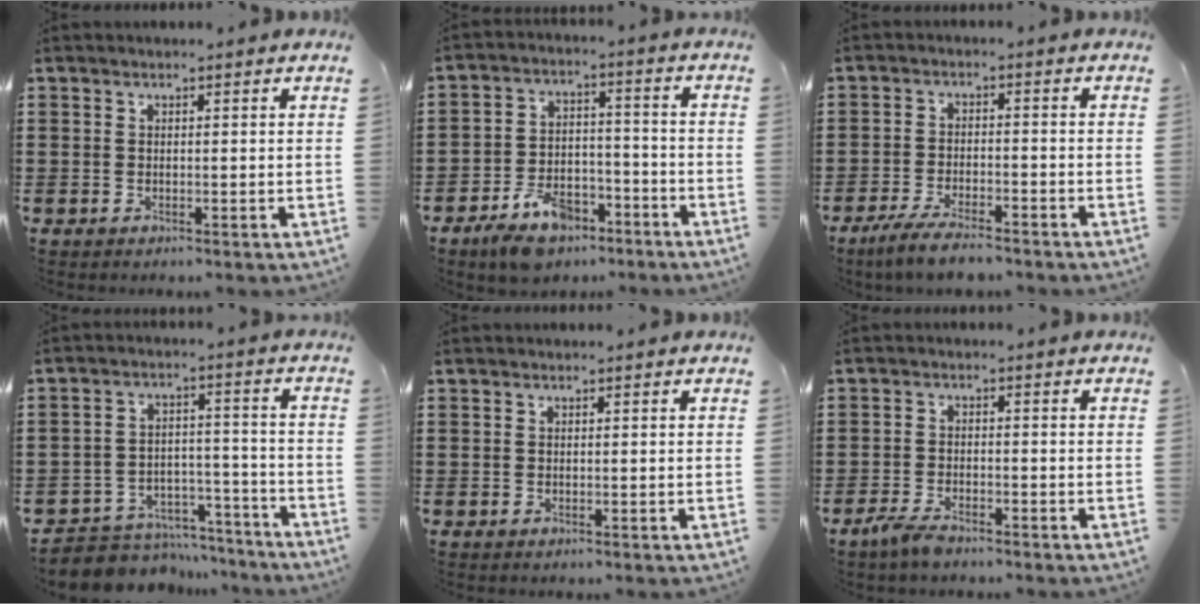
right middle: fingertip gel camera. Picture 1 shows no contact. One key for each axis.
{"total": 7.4, "fx": -6.0, "fy": 3.2, "fz": 2.9, "tx": -0.057, "ty": 0.018, "tz": -0.115}
{"total": 4.9, "fx": -4.3, "fy": 0.7, "fz": 2.4, "tx": -0.058, "ty": -0.006, "tz": -0.086}
{"total": 6.1, "fx": -5.7, "fy": 2.0, "fz": 0.4, "tx": -0.007, "ty": 0.024, "tz": -0.114}
{"total": 0.0}
{"total": 3.0, "fx": -2.4, "fy": 0.9, "fz": 1.6, "tx": -0.049, "ty": -0.003, "tz": -0.053}